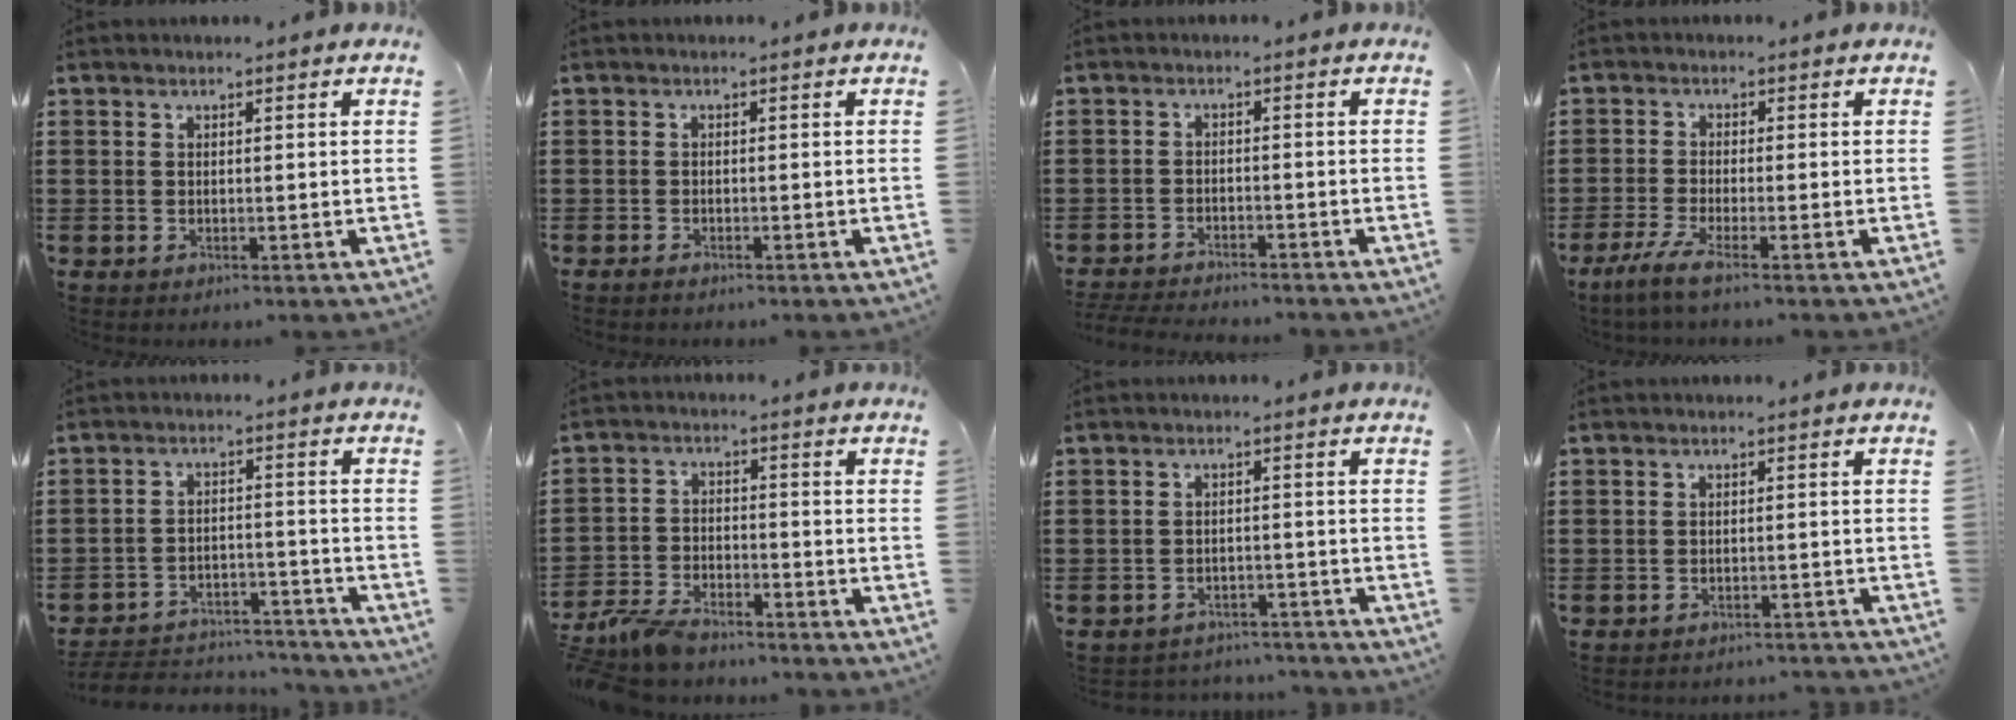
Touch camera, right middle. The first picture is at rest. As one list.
[{"total": 0.7, "force": [-0.7, 0.2, 0.2], "torque": [-0.005, -0.002, -0.014]}, {"total": 3.3, "force": [-3.3, 0.2, 0.4], "torque": [-0.018, -0.005, -0.071]}, {"total": 3.4, "force": [-2.4, 0.2, 2.5], "torque": [-0.065, -0.012, -0.049]}, {"total": 4.7, "force": [-4.6, 0.9, 0.8], "torque": [-0.023, 0.005, -0.095]}, {"total": 6.1, "force": [-5.6, 1.5, 2.0], "torque": [-0.056, 0.002, -0.114]}, {"total": 2.7, "force": [-2.7, 0.3, -0.1], "torque": [-0.008, -0.003, -0.058]}, {"total": 2.0, "force": [-2.0, 0.1, -0.1], "torque": [-0.006, 0.000, -0.043]}]